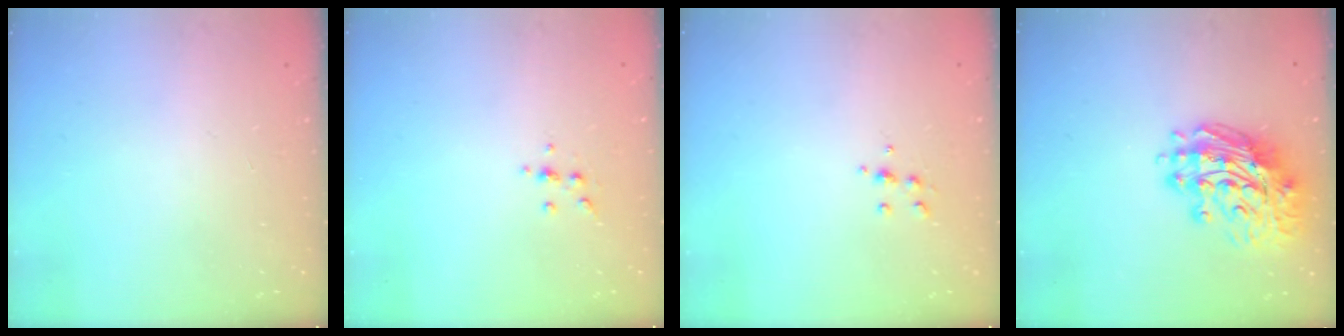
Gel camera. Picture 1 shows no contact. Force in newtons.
{"total": 3.6, "press": 3.5, "slide": 0.9}
{"total": 5.8, "press": 5.7, "slide": 0.8}
{"total": 15.0, "press": 14.9, "slide": 1.6}